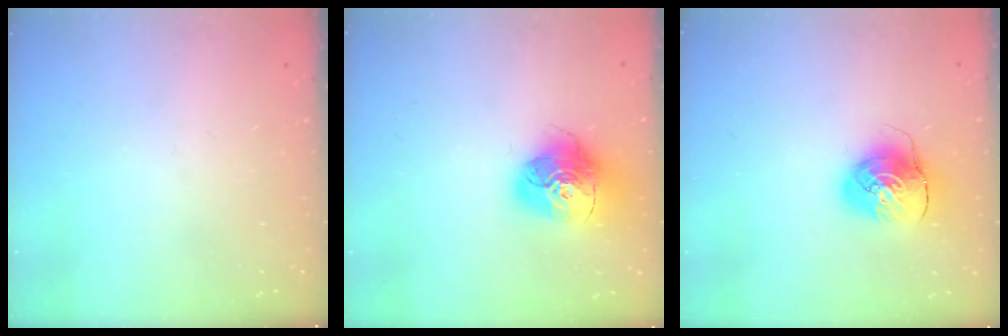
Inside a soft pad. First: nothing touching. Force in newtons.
{"total": 17.3, "press": 17.3, "slide": 1.6}
{"total": 10.3, "press": 10.3, "slide": 0.5}